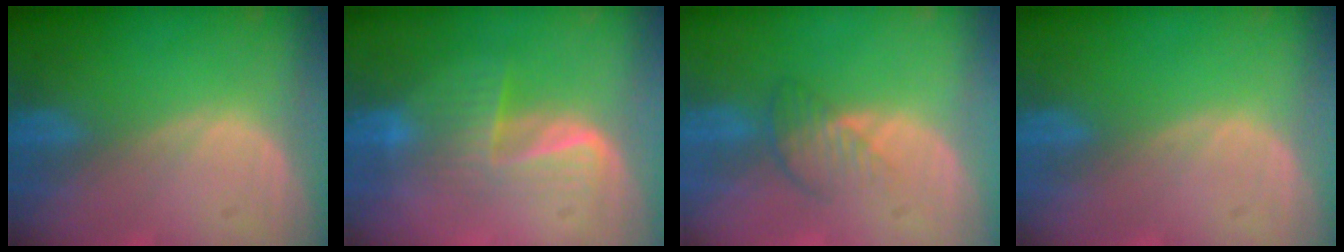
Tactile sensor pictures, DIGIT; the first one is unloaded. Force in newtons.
{"total": 5.9, "press": 5.4, "slide": 2.3}
{"total": 3.7, "press": 3.2, "slide": 1.9}
{"total": 0.0}